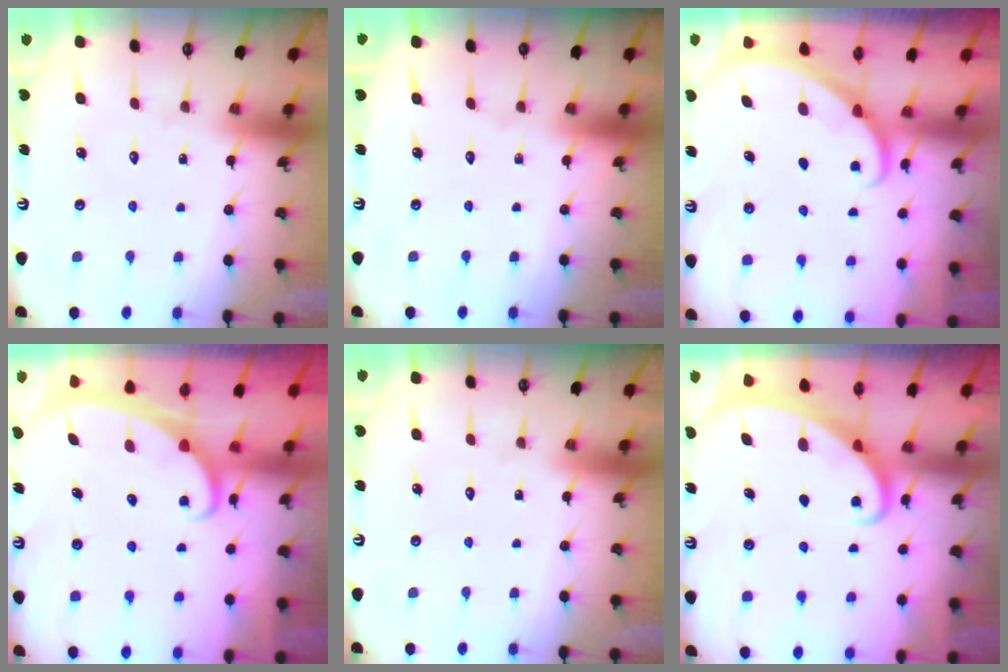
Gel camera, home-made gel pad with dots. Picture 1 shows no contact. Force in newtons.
{"total": 0.0}
{"total": 2.9, "press": 2.9, "slide": 0.2}
{"total": 2.1, "press": 2.1, "slide": 0.3}
{"total": 0.0}
{"total": 2.2, "press": 2.2, "slide": 0.4}